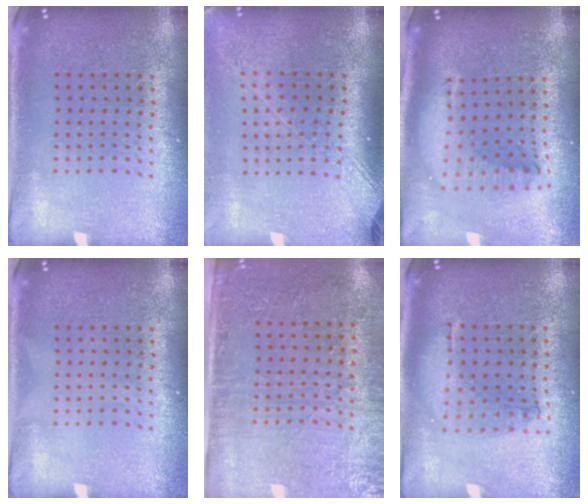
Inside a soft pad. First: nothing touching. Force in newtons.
{"total": 2.1, "press": 1.6, "slide": 1.4}
{"total": 1.8, "press": 1.4, "slide": 1.0}
{"total": 0.0}
{"total": 2.9, "press": 2.5, "slide": 1.5}
{"total": 1.0, "press": 0.9, "slide": 0.3}